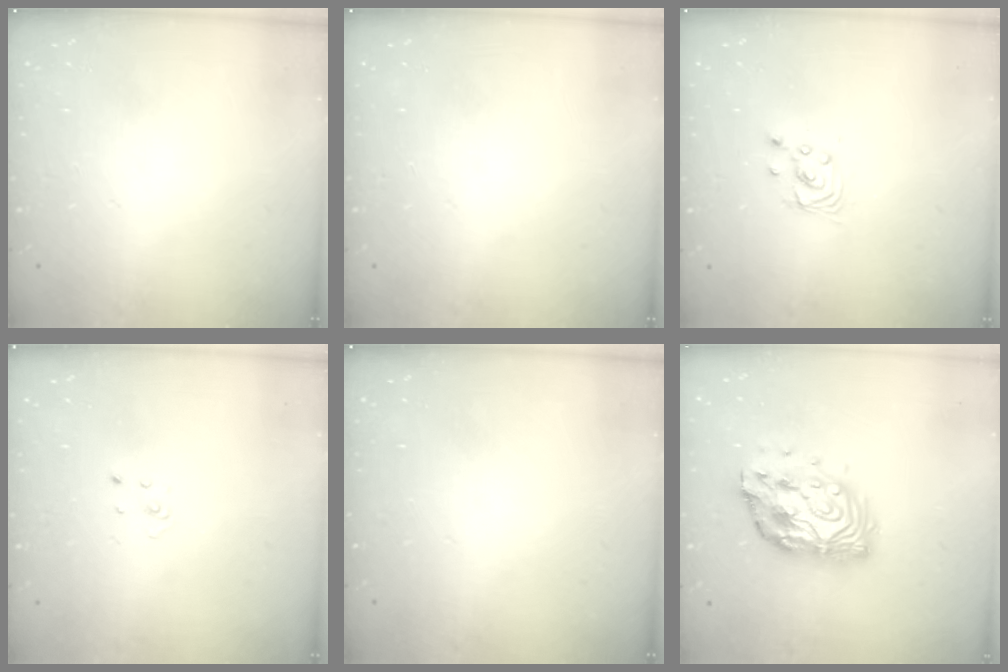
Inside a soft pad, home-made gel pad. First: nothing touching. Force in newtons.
{"total": 0.0}
{"total": 2.9, "press": 2.9, "slide": 0.2}
{"total": 1.5, "press": 1.5, "slide": 0.1}
{"total": 0.0}
{"total": 14.0, "press": 13.9, "slide": 1.1}